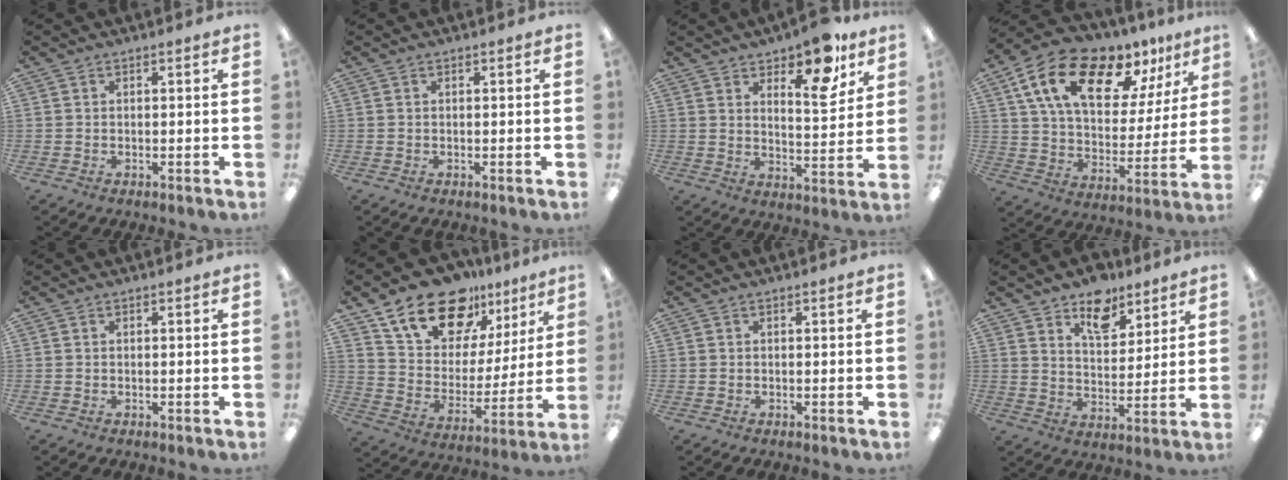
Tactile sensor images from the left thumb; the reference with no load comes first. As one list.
[{"total": 0.0}, {"total": 12.5, "force": [8.9, 4.7, 7.4], "torque": [-0.086, -0.052, 0.147]}, {"total": 19.8, "force": [12.6, 9.5, 11.9], "torque": [-0.215, -0.064, 0.221]}, {"total": 0.0}, {"total": 18.8, "force": [13.9, 10.1, 7.6], "torque": [-0.146, -0.086, 0.251]}, {"total": 0.0}, {"total": 10.4, "force": [7.7, 5.5, 4.3], "torque": [-0.045, -0.044, 0.136]}]